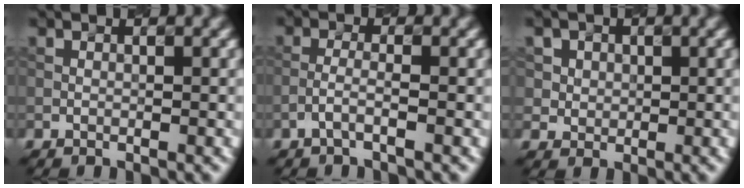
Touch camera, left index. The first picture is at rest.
{"total": 1.4, "force": [-1.0, 0.1, 1.0], "torque": [-0.026, 0.012, -0.022]}
{"total": 3.7, "force": [1.9, 3.0, 0.9], "torque": [-0.030, 0.006, 0.032]}